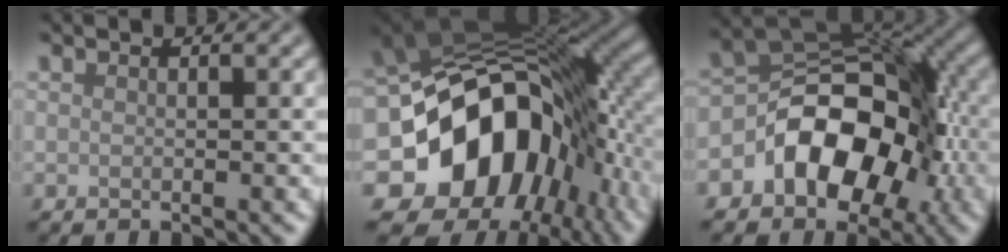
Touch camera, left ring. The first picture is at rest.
{"total": 17.4, "force": [-4.3, 12.8, 11.0], "torque": [-0.183, -0.018, -0.066]}
{"total": 10.2, "force": [-3.5, 6.9, 6.7], "torque": [-0.099, 0.006, -0.064]}